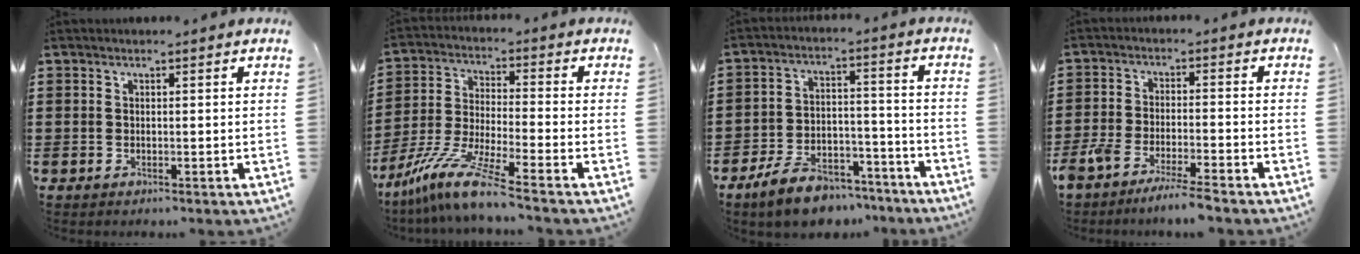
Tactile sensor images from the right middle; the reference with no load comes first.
{"total": 9.8, "force": [-7.8, 0.0, 6.0], "torque": [-0.131, -0.007, -0.160]}
{"total": 8.8, "force": [-7.4, 3.1, 3.5], "torque": [-0.065, 0.027, -0.142]}
{"total": 5.3, "force": [-4.8, 0.0, 2.2], "torque": [-0.050, -0.012, -0.094]}